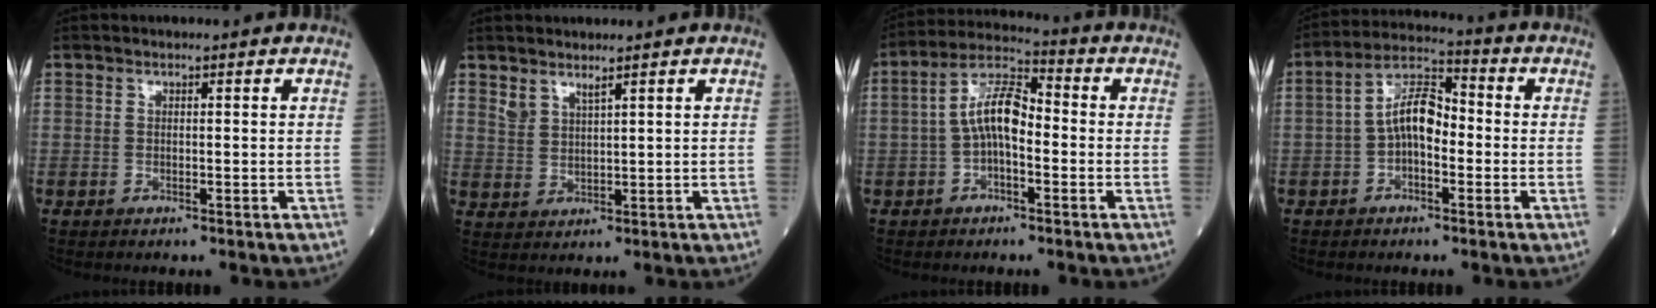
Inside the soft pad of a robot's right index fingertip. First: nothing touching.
{"total": 2.5, "force": [2.2, 0.4, 1.0], "torque": [-0.026, -0.002, 0.051]}
{"total": 8.1, "force": [-0.8, 3.0, 7.5], "torque": [-0.145, 0.027, -0.021]}
{"total": 7.6, "force": [-1.0, 3.4, 6.7], "torque": [-0.125, 0.029, -0.024]}